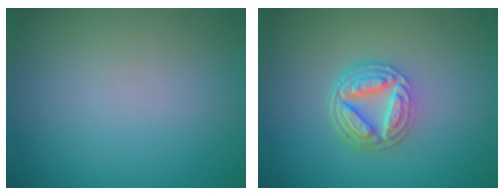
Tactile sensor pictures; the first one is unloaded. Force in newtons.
{"total": 5.0, "press": 3.7, "slide": 3.3}